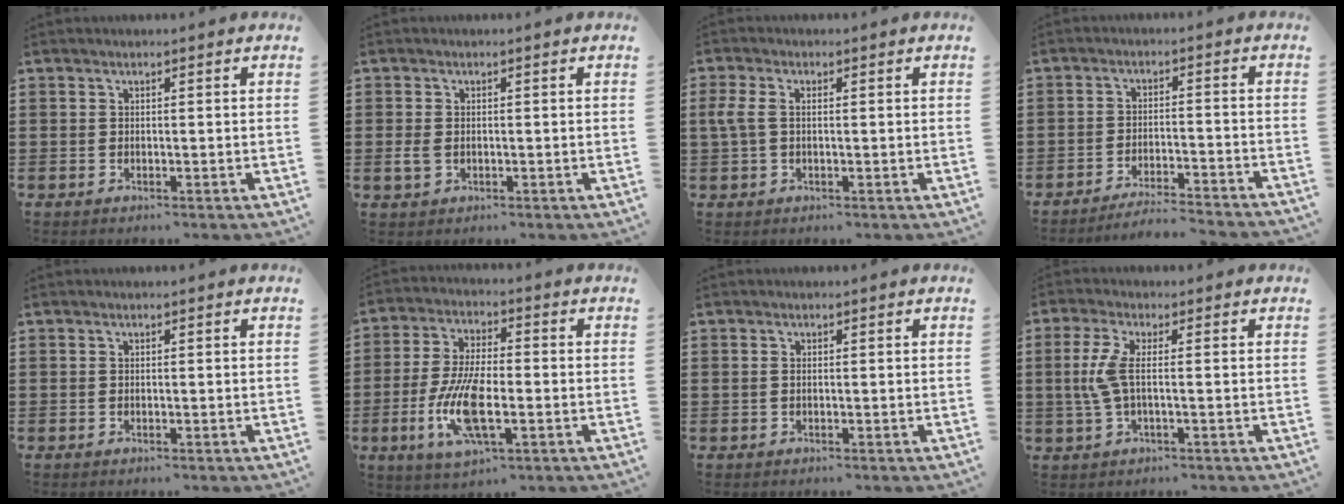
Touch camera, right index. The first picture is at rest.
{"total": 1.7, "force": [-0.2, 1.2, 1.1], "torque": [-0.032, 0.001, -0.007]}
{"total": 2.9, "force": [0.1, 1.4, 2.5], "torque": [-0.073, -0.002, -0.006]}
{"total": 4.2, "force": [-4.0, -0.1, 1.1], "torque": [-0.021, -0.001, -0.080]}
{"total": 0.0}
{"total": 11.1, "force": [-3.1, 4.1, 9.8], "torque": [-0.220, -0.015, -0.059]}
{"total": 0.6, "force": [0.0, 0.3, 0.4], "torque": [-0.010, 0.001, 0.001]}
{"total": 4.4, "force": [-0.1, 1.0, 4.3], "torque": [-0.109, -0.011, -0.013]}